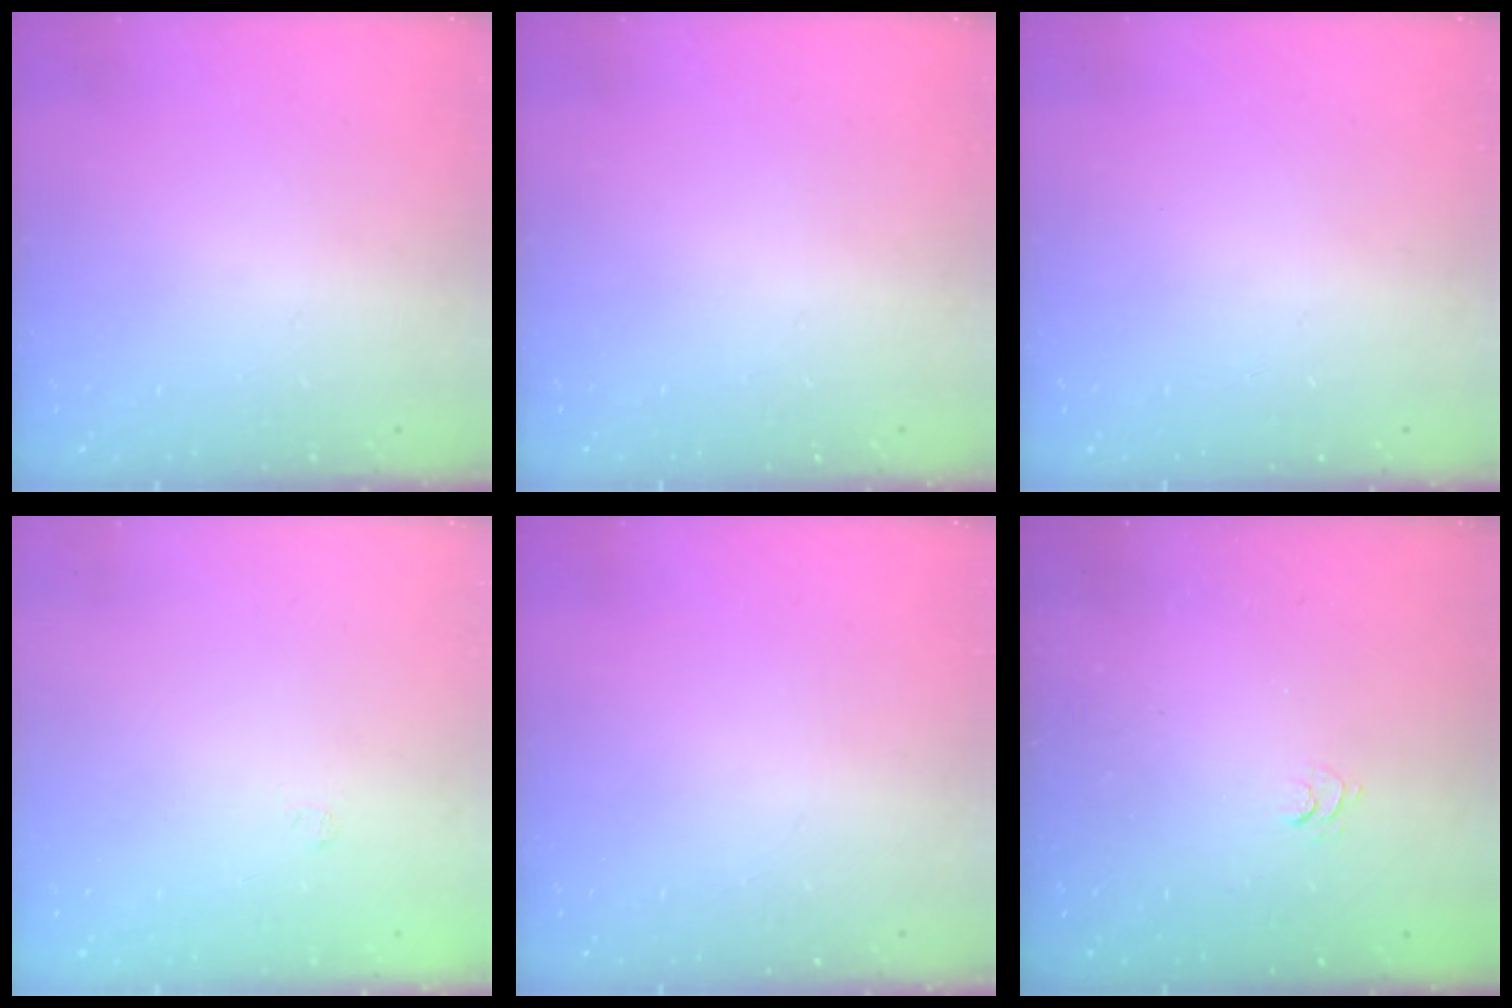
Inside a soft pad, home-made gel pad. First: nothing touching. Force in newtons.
{"total": 0.0}
{"total": 0.0}
{"total": 1.8, "press": 1.4, "slide": 1.1}
{"total": 0.0}
{"total": 2.8, "press": 2.5, "slide": 1.3}